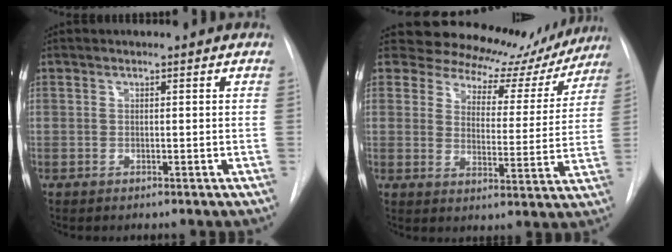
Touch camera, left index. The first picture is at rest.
{"total": 12.9, "force": [11.6, 5.3, 2.1], "torque": [-0.008, -0.017, 0.129]}